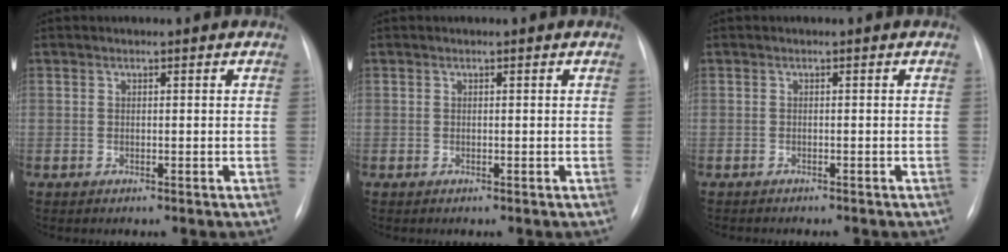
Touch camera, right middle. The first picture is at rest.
{"total": 0.0}
{"total": 3.4, "force": [-3.0, 0.8, 1.4], "torque": [-0.019, -0.005, -0.032]}